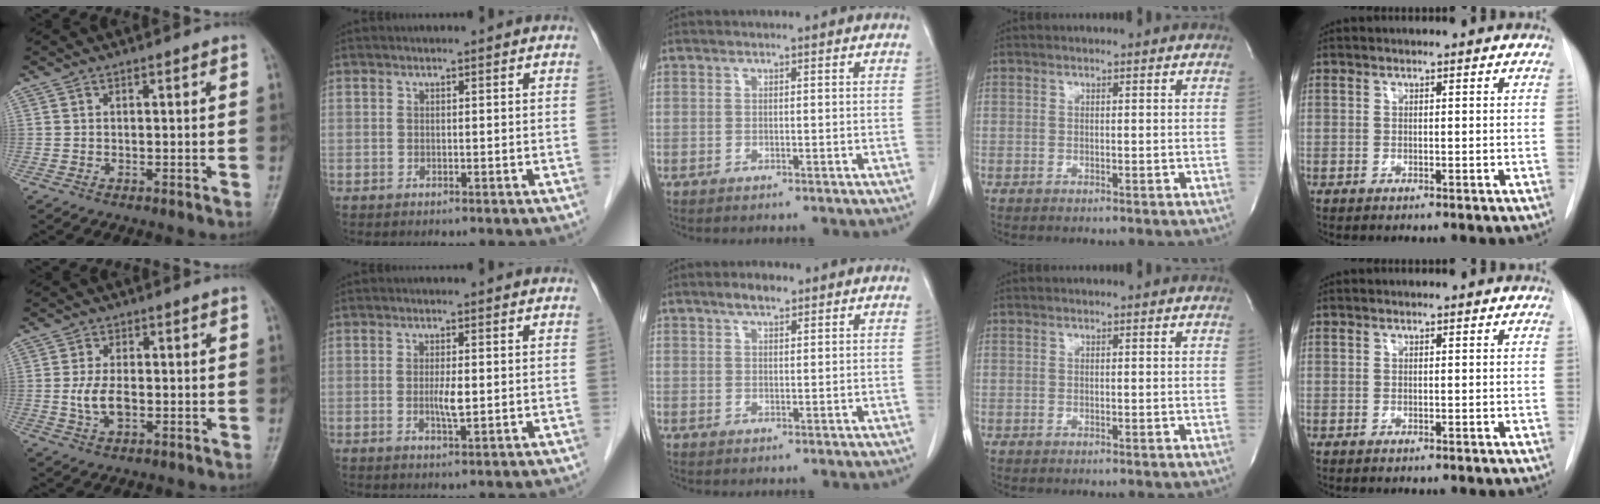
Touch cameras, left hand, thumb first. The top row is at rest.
{"thumb": {"total": 5.2, "force": [-0.7, 3.1, 4.2], "torque": [-0.080, 0.003, -0.013]}, "index": {"total": 2.5, "force": [-0.1, 0.4, 2.5], "torque": [-0.051, -0.003, 0.000]}, "middle": {"total": 2.8, "force": [2.0, 1.0, 1.7], "torque": [-0.035, 0.006, 0.034]}}